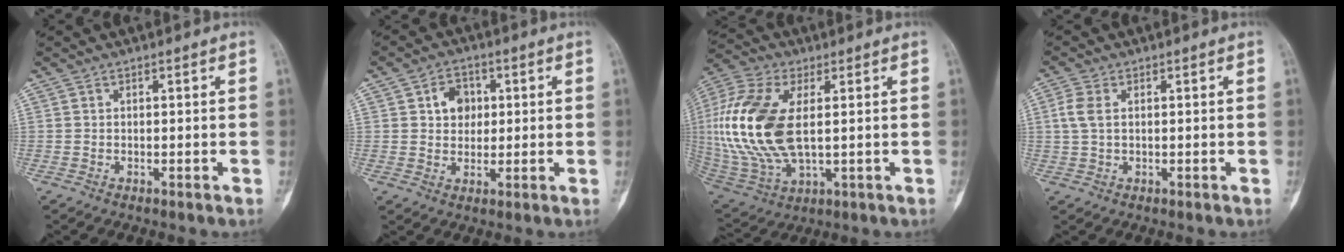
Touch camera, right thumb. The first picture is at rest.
{"total": 5.8, "force": [1.4, 4.7, 3.2], "torque": [-0.020, 0.000, 0.020]}
{"total": 20.6, "force": [2.1, 10.7, 17.4], "torque": [-0.390, -0.006, 0.043]}
{"total": 3.8, "force": [0.8, 2.3, 3.0], "torque": [-0.076, 0.007, 0.014]}